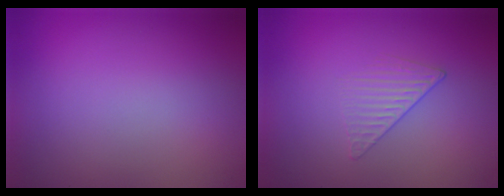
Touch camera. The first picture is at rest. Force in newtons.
{"total": 1.5, "press": 0.7, "slide": 1.3}